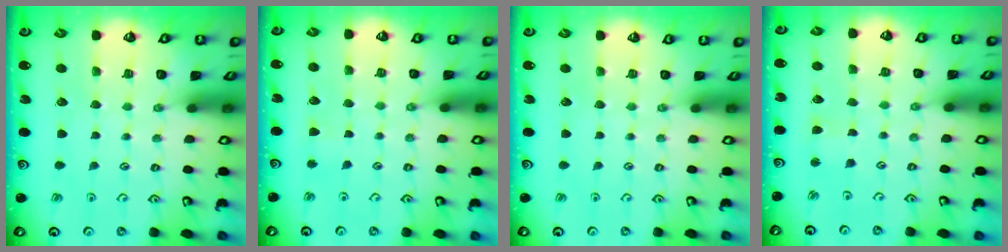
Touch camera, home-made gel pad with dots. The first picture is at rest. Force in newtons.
{"total": 2.4, "press": 2.4, "slide": 0.3}
{"total": 0.0}
{"total": 1.9, "press": 1.9, "slide": 0.3}